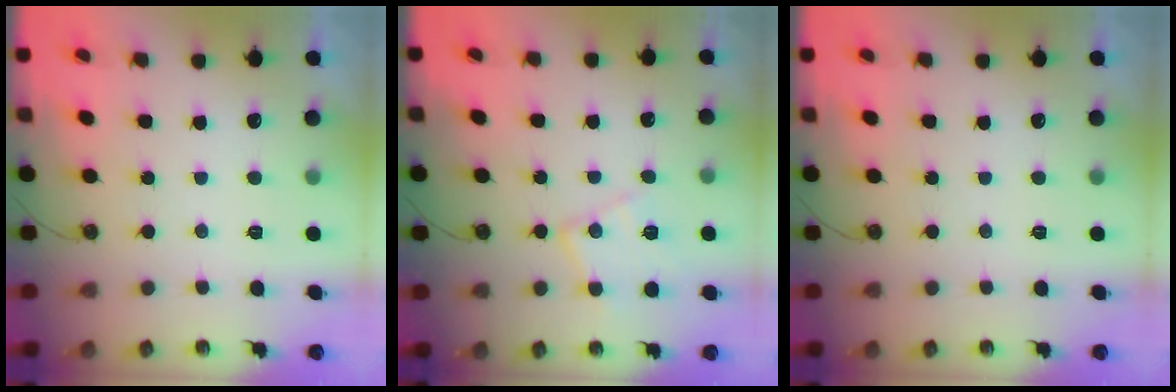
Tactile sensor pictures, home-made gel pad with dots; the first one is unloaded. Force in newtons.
{"total": 12.7, "press": 12.6, "slide": 0.8}
{"total": 0.0}